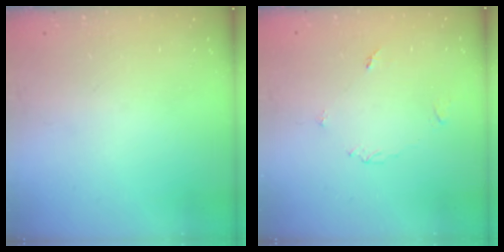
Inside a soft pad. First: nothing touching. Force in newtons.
{"total": 3.8, "press": 3.8, "slide": 0.5}